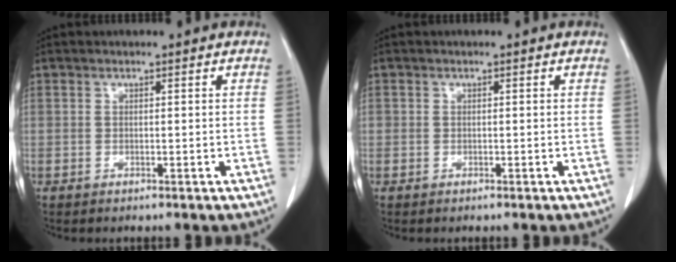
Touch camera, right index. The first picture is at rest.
{"total": 0.5, "force": [-0.3, 0.4, 0.1], "torque": [0.001, 0.004, -0.006]}